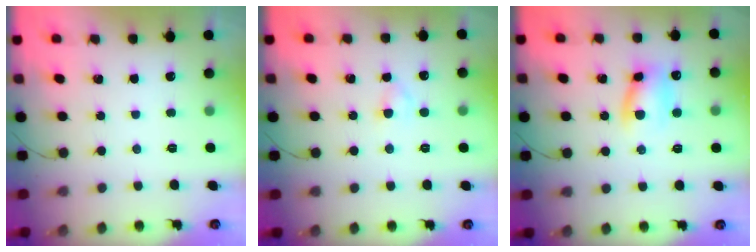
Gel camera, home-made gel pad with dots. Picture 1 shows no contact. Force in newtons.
{"total": 1.6, "press": 1.4, "slide": 0.8}
{"total": 9.0, "press": 9.0, "slide": 0.9}